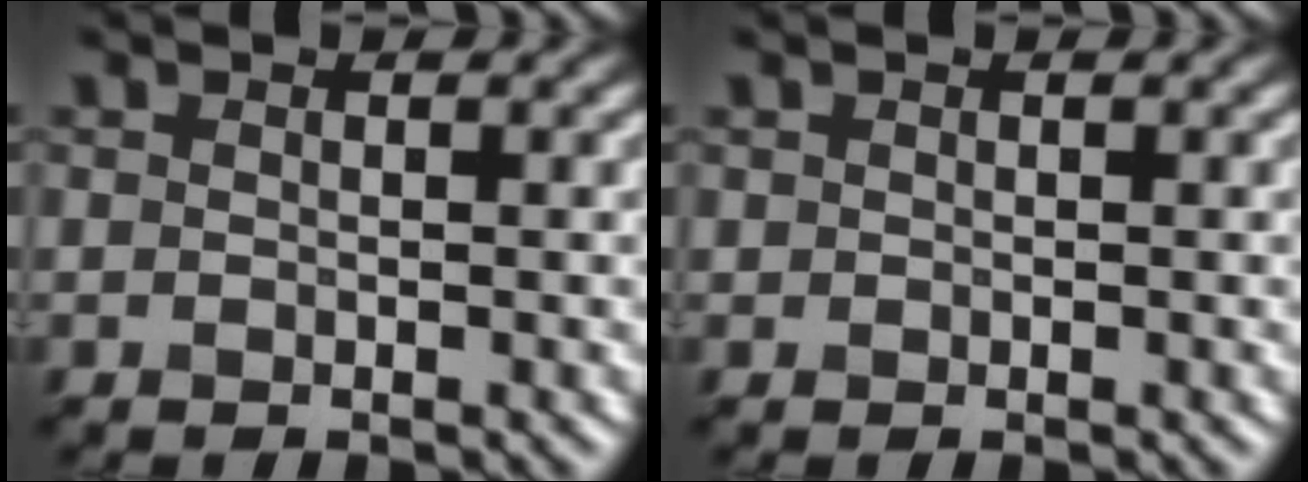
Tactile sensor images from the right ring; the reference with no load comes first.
{"total": 0.9, "force": [-0.3, -0.4, -0.7], "torque": [0.001, 0.003, 0.015]}